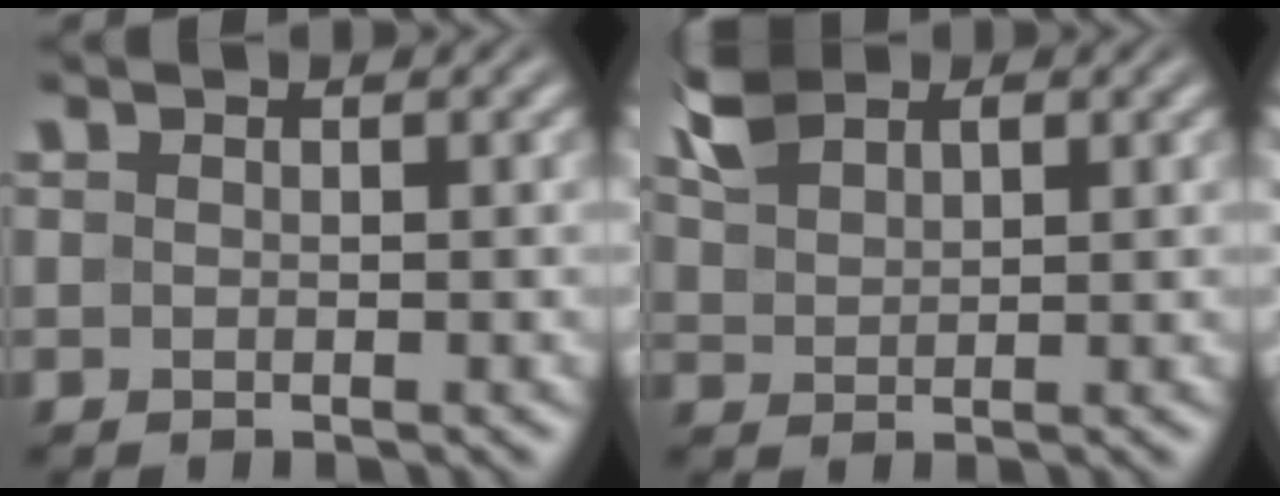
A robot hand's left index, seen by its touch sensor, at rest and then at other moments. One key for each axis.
{"total": 3.4, "fx": 2.3, "fy": 1.8, "fz": 1.7, "tx": -0.044, "ty": 0.006, "tz": 0.049}